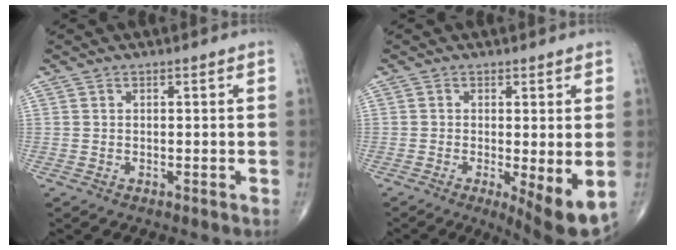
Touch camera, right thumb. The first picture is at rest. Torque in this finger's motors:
{"motor_torque": [-0.11, 0.13, 0.07, 0.18, 0.02]}